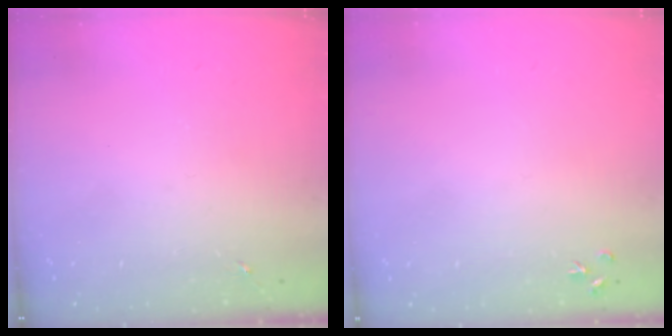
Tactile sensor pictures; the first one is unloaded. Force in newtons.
{"total": 3.6, "press": 3.5, "slide": 0.5}